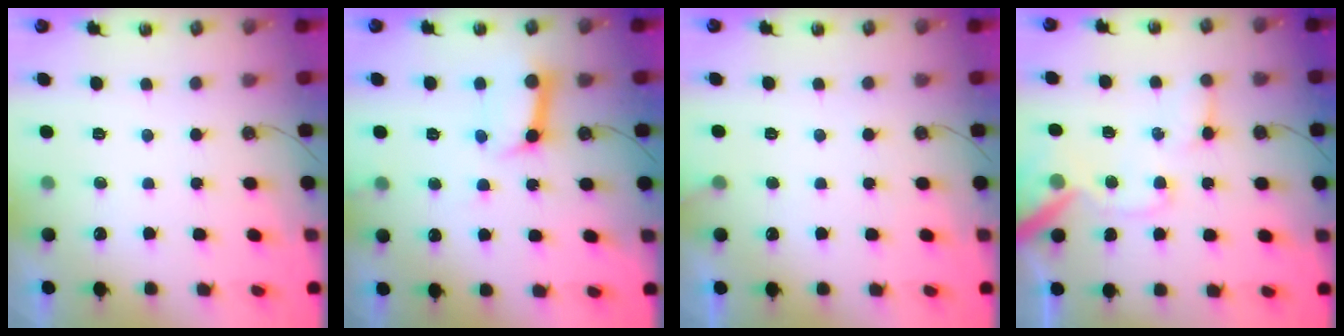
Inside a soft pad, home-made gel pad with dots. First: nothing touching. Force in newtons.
{"total": 10.1, "press": 10.1, "slide": 1.2}
{"total": 4.5, "press": 4.5, "slide": 0.2}
{"total": 12.9, "press": 12.8, "slide": 1.8}